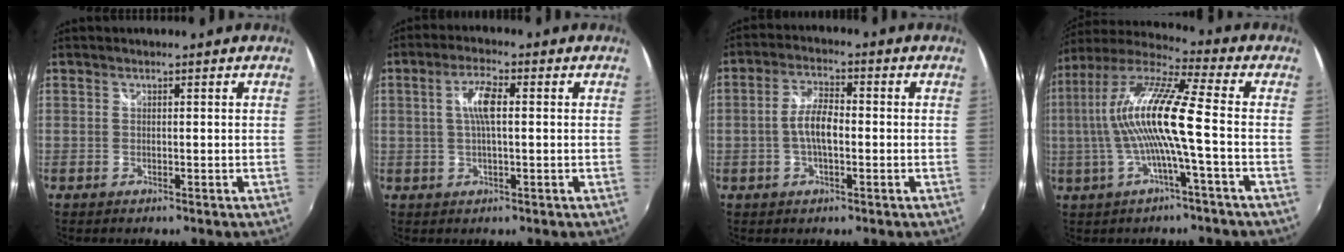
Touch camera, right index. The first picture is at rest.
{"total": 5.3, "force": [0.6, 1.3, 5.1], "torque": [-0.095, 0.007, 0.013]}
{"total": 5.7, "force": [-1.0, 2.2, 5.2], "torque": [-0.102, 0.009, -0.019]}
{"total": 15.1, "force": [-1.7, 0.2, 15.0], "torque": [-0.272, 0.004, -0.035]}